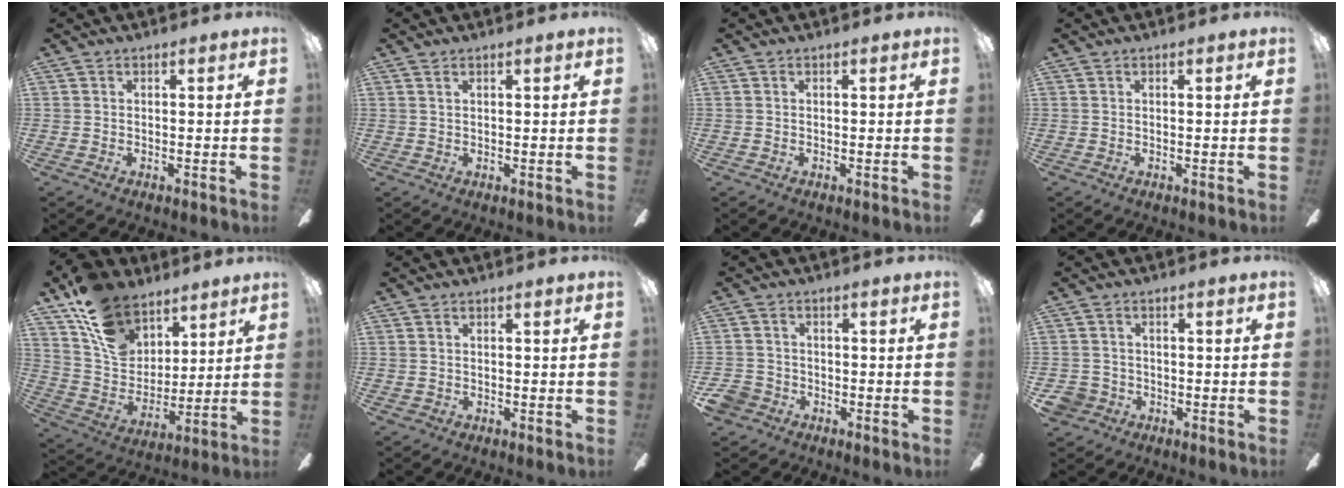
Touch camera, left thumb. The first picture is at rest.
{"total": 0.7, "force": [0.4, 0.4, 0.4], "torque": [-0.010, 0.003, 0.008]}
{"total": 0.0}
{"total": 0.0}
{"total": 16.8, "force": [11.1, 10.9, 6.5], "torque": [-0.128, -0.058, 0.214]}
{"total": 0.6, "force": [-0.1, 0.6, 0.1], "torque": [-0.002, 0.004, -0.004]}
{"total": 4.5, "force": [-2.6, 3.5, 1.1], "torque": [-0.044, 0.011, -0.053]}
{"total": 4.1, "force": [-1.9, 3.5, 0.6], "torque": [-0.026, 0.011, -0.038]}